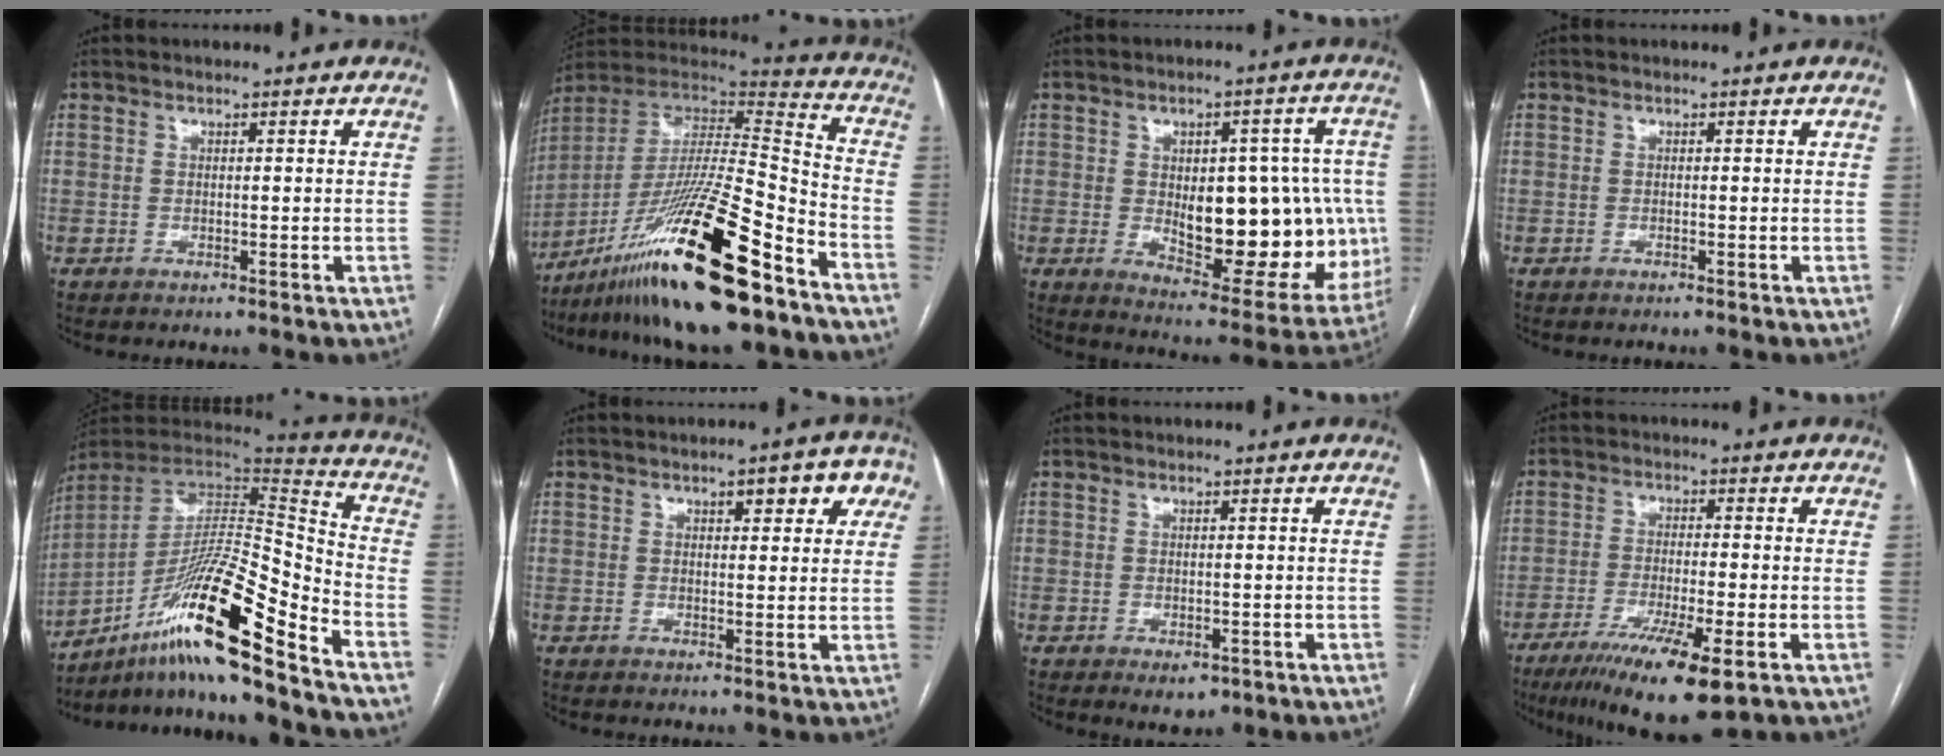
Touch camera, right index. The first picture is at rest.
{"total": 25.4, "force": [-16.4, 1.6, 19.3], "torque": [-0.350, -0.028, -0.297]}
{"total": 20.6, "force": [-1.3, 8.9, 18.6], "torque": [-0.207, 0.019, 0.015]}
{"total": 0.0}
{"total": 20.6, "force": [-13.5, -0.1, 15.5], "torque": [-0.288, -0.001, -0.243]}
{"total": 6.6, "force": [3.1, 2.3, 5.4], "torque": [-0.052, 0.018, 0.032]}
{"total": 2.6, "force": [-1.2, 1.6, 1.6], "torque": [-0.015, -0.002, -0.005]}
{"total": 12.3, "force": [-7.0, 1.0, 10.0], "torque": [-0.170, -0.034, -0.114]}